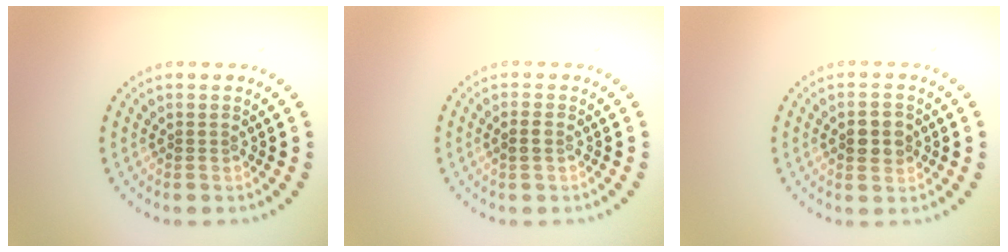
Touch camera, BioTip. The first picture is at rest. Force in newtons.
{"total": 1.0, "press": 1.0, "slide": 0.2}
{"total": 2.7, "press": 2.7, "slide": 0.1}